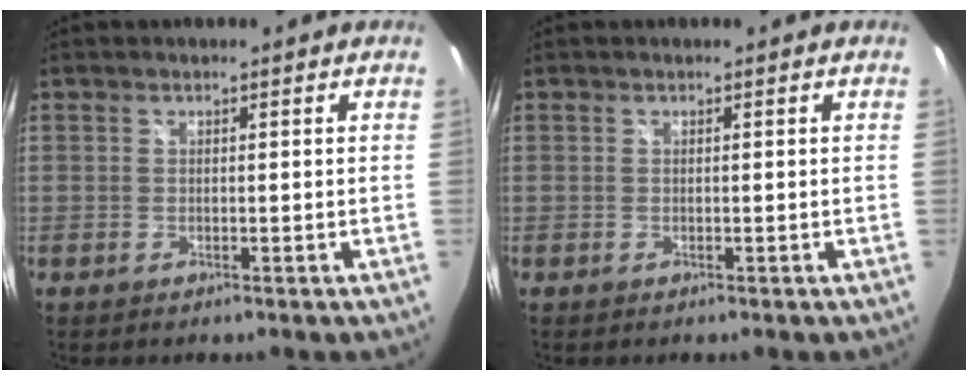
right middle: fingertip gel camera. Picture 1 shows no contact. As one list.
[{"total": 0.0}]